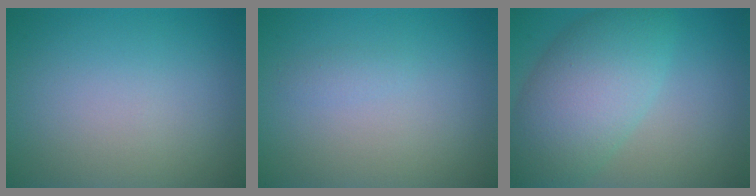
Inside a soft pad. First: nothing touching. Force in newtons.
{"total": 0.6, "press": 0.6, "slide": 0.0}
{"total": 7.6, "press": 7.6, "slide": 0.4}